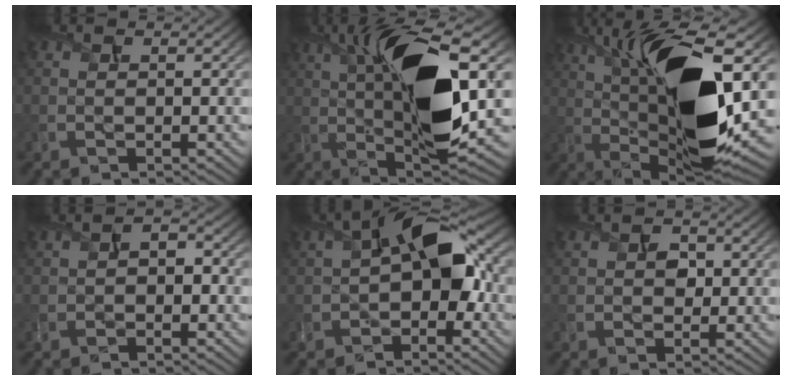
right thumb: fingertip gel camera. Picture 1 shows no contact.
{"total": 16.7, "force": [3.0, 5.1, 15.6], "torque": [-0.273, 0.014, 0.039]}
{"total": 18.4, "force": [3.3, 6.3, 17.0], "torque": [-0.291, 0.017, 0.045]}
{"total": 2.5, "force": [-1.2, 1.5, 1.6], "torque": [-0.032, 0.003, -0.026]}
{"total": 10.0, "force": [-0.3, 5.7, 8.2], "torque": [-0.126, 0.020, -0.022]}
{"total": 1.6, "force": [0.0, 1.3, 0.9], "torque": [-0.017, -0.004, -0.003]}